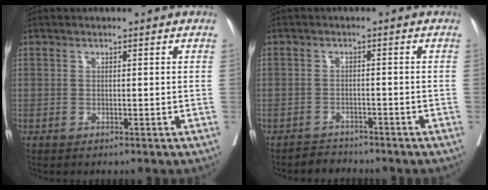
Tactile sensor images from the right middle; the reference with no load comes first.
{"total": 2.4, "force": [-2.2, 0.6, -0.7], "torque": [0.007, -0.006, -0.038]}